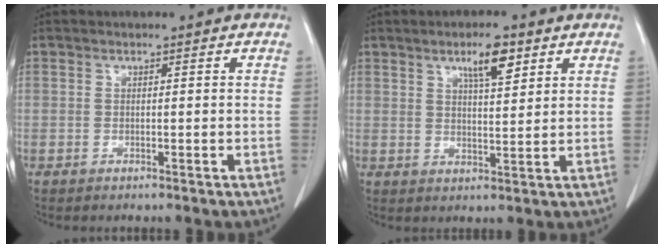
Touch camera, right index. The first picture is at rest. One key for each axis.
{"total": 5.6, "fx": 3.2, "fy": 1.2, "fz": 4.4, "tx": -0.075, "ty": 0.001, "tz": 0.053}